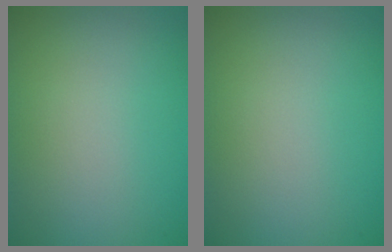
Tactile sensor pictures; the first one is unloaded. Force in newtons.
{"total": 0.0}